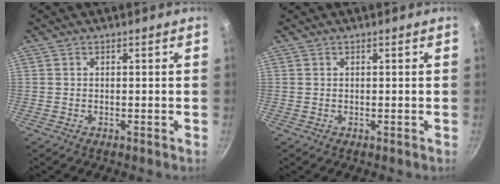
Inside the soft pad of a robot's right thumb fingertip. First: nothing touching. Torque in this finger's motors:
{"motor_torque": [0.00, 0.00, 0.06, -0.05, 0.00]}